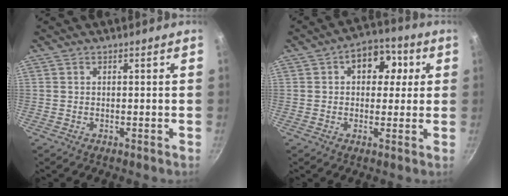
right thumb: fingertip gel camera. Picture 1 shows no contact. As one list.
[{"total": 9.4, "force": [2.5, 6.8, 6.1], "torque": [-0.040, 0.007, 0.021]}]